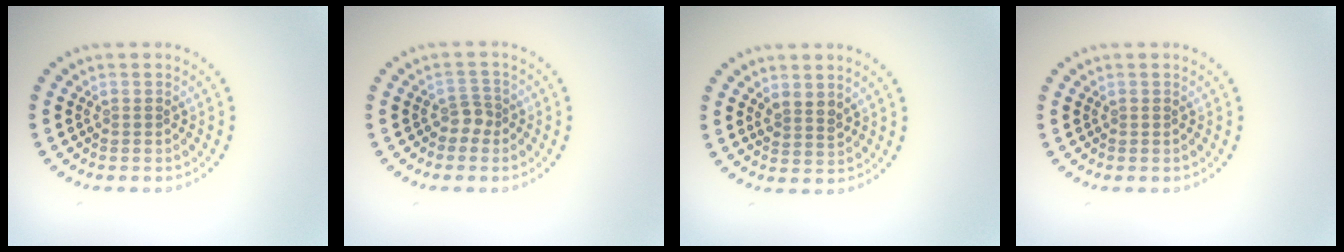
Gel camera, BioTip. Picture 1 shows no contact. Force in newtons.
{"total": 1.4, "press": 1.0, "slide": 1.0}
{"total": 1.6, "press": 1.3, "slide": 0.8}
{"total": 0.0}